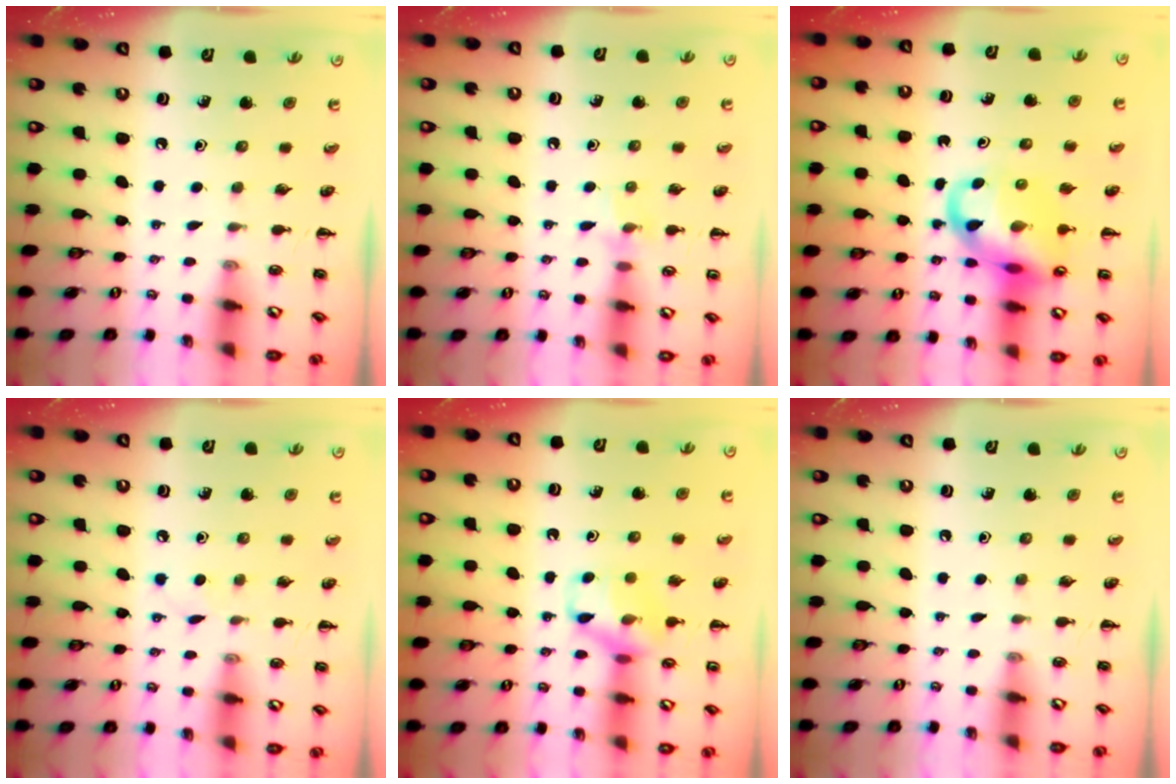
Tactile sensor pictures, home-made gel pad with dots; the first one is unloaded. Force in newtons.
{"total": 6.0, "press": 5.8, "slide": 1.4}
{"total": 14.7, "press": 14.4, "slide": 2.9}
{"total": 2.7, "press": 2.6, "slide": 0.9}
{"total": 11.8, "press": 11.7, "slide": 1.1}
{"total": 0.0}